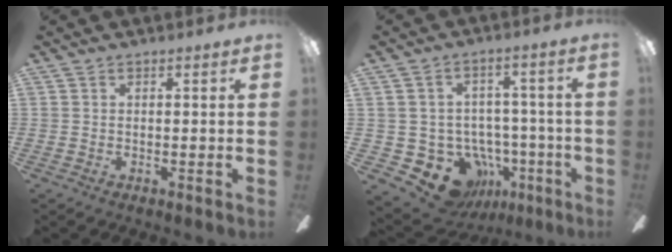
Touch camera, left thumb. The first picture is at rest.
{"total": 12.8, "force": [-7.5, 8.7, 5.6], "torque": [-0.112, 0.043, -0.121]}